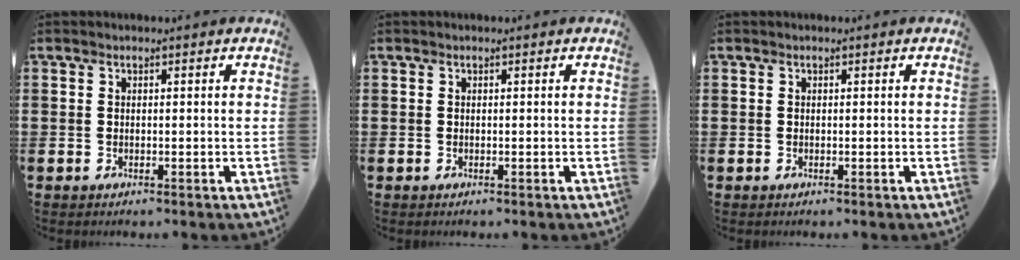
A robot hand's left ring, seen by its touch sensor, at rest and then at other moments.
{"total": 0.0}
{"total": 0.0}